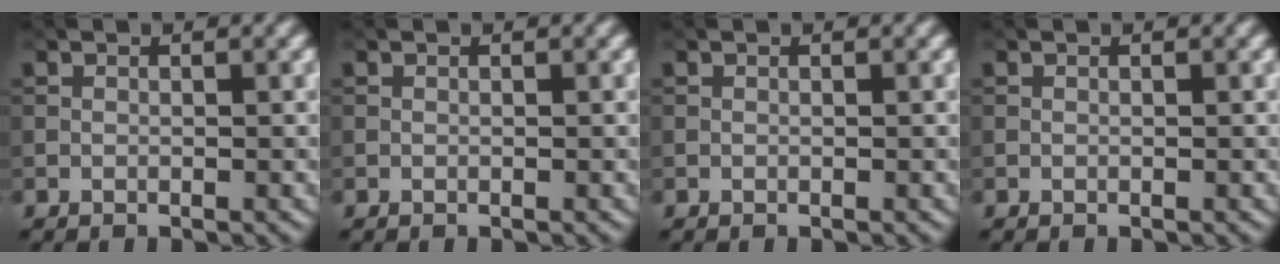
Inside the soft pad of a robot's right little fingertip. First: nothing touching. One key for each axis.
{"total": 0.0}
{"total": 0.0}
{"total": 0.0}